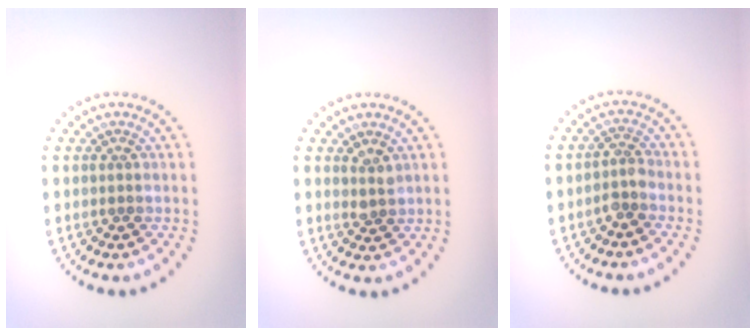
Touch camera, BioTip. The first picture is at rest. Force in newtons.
{"total": 1.2, "press": 1.0, "slide": 0.7}
{"total": 1.8, "press": 1.4, "slide": 1.2}